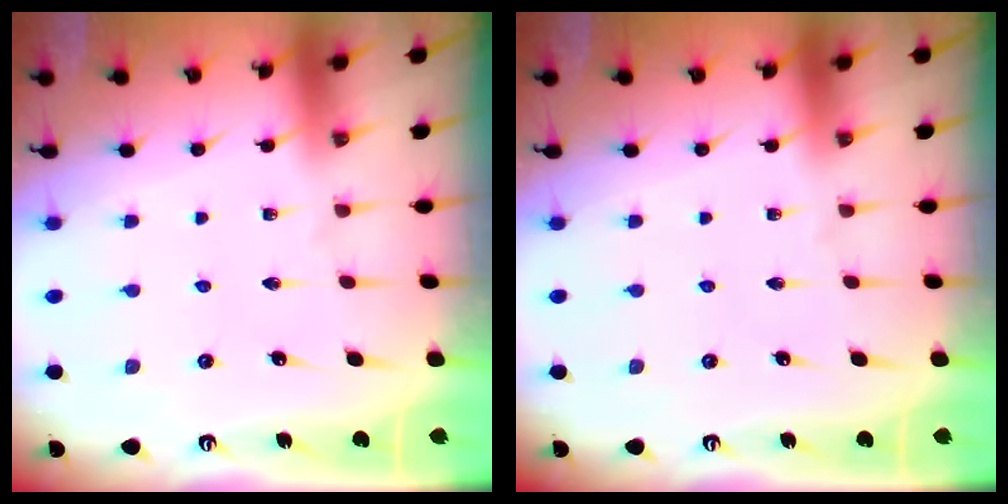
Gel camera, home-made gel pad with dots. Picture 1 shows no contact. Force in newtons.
{"total": 0.0}